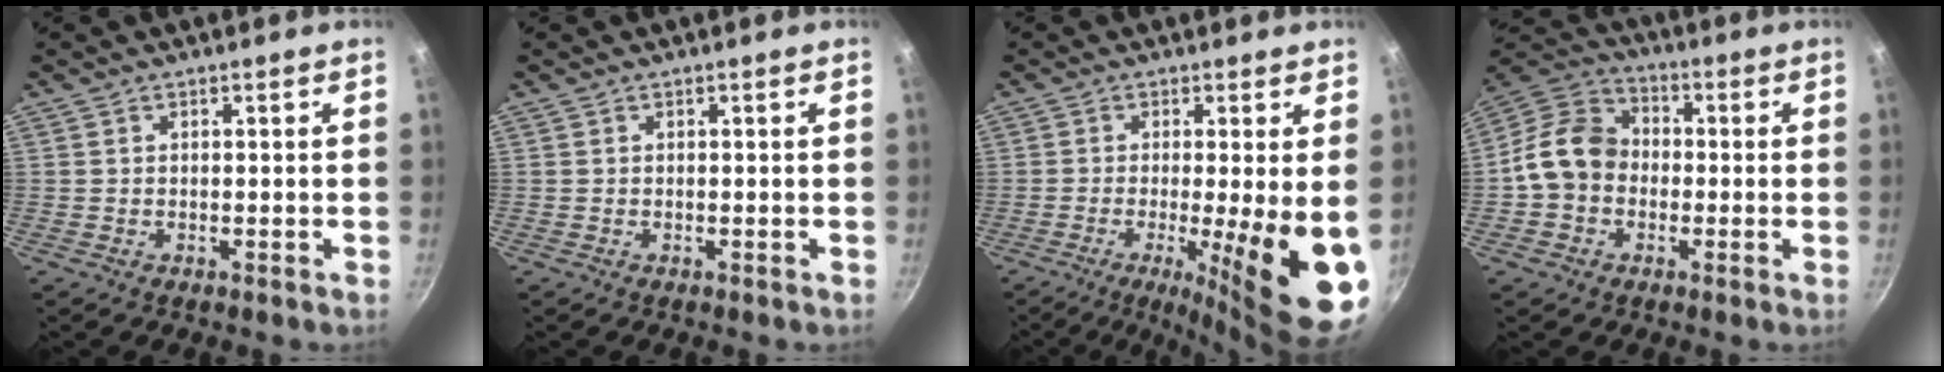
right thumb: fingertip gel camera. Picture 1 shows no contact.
{"total": 0.0}
{"total": 14.7, "force": [-2.9, 2.7, 14.2], "torque": [-0.195, -0.018, -0.036]}
{"total": 11.9, "force": [-1.3, 9.8, 6.6], "torque": [-0.087, 0.033, -0.045]}